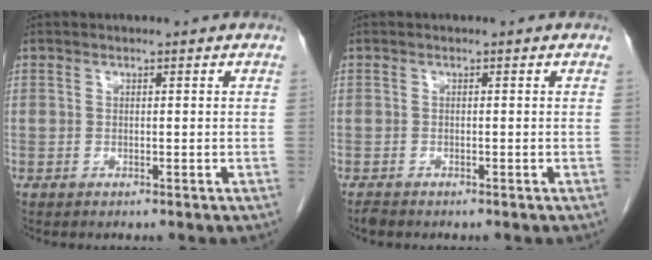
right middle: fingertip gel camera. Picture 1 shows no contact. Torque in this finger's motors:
{"motor_torque": [-0.06, -0.05, 0.01, -0.01]}